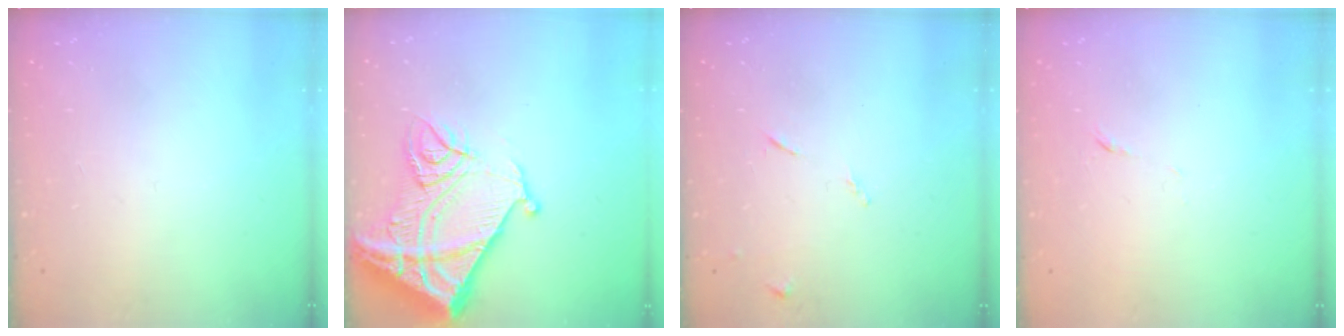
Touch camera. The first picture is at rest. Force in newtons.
{"total": 18.9, "press": 18.7, "slide": 2.3}
{"total": 6.3, "press": 6.3, "slide": 0.6}
{"total": 4.4, "press": 4.3, "slide": 0.8}